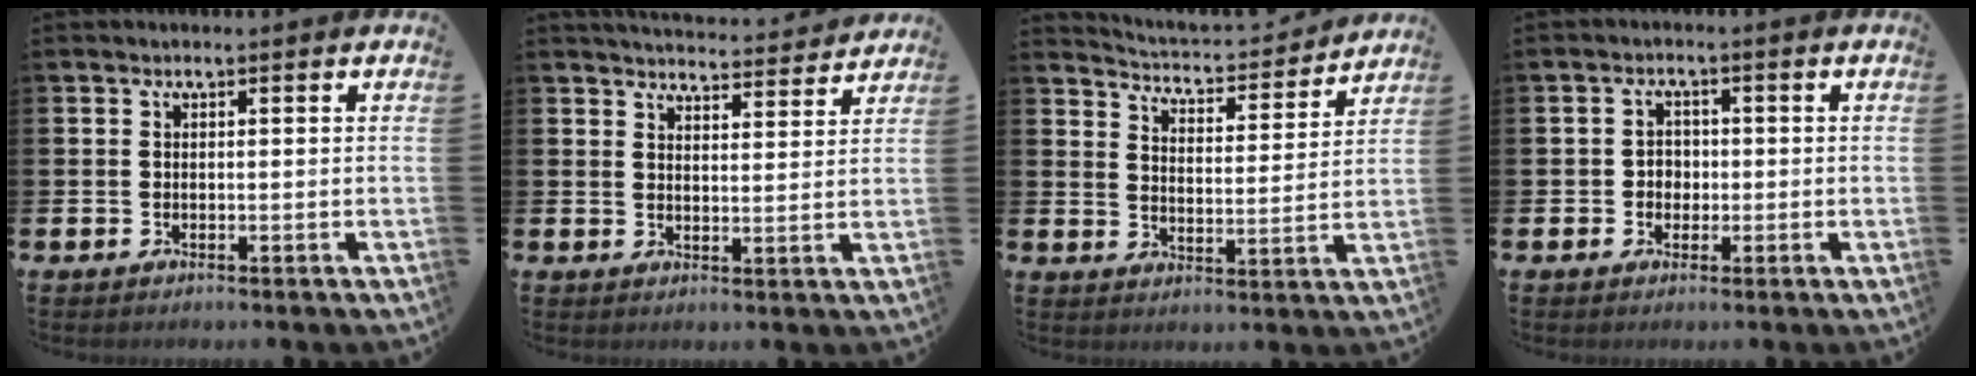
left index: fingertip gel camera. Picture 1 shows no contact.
{"total": 4.4, "force": [4.4, 0.4, 0.3], "torque": [-0.006, -0.038, 0.075]}
{"total": 4.2, "force": [4.2, 0.7, 0.2], "torque": [-0.030, -0.038, 0.067]}
{"total": 2.2, "force": [-0.2, 2.0, 0.8], "torque": [-0.008, 0.003, -0.011]}